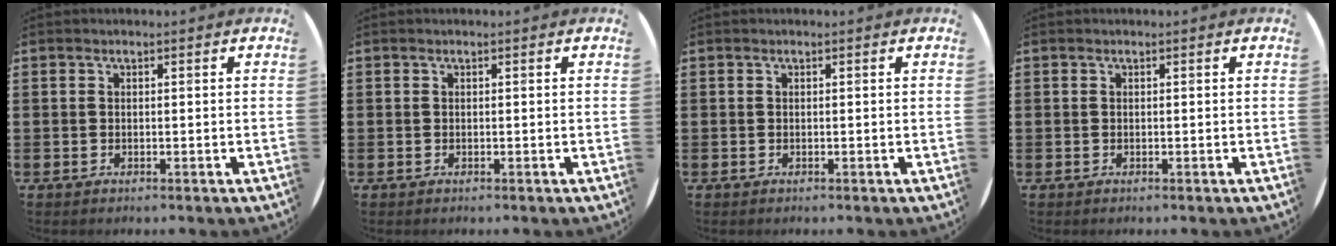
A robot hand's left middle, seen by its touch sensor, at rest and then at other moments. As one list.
[{"total": 0.0}, {"total": 0.0}, {"total": 0.0}]